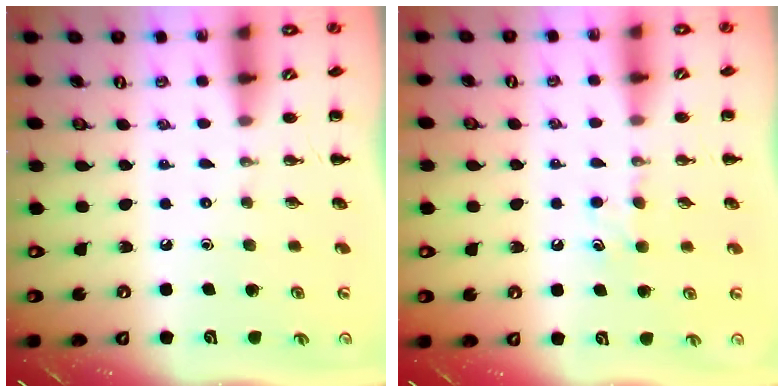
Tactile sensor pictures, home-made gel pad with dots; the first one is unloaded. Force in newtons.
{"total": 5.0, "press": 4.8, "slide": 1.4}